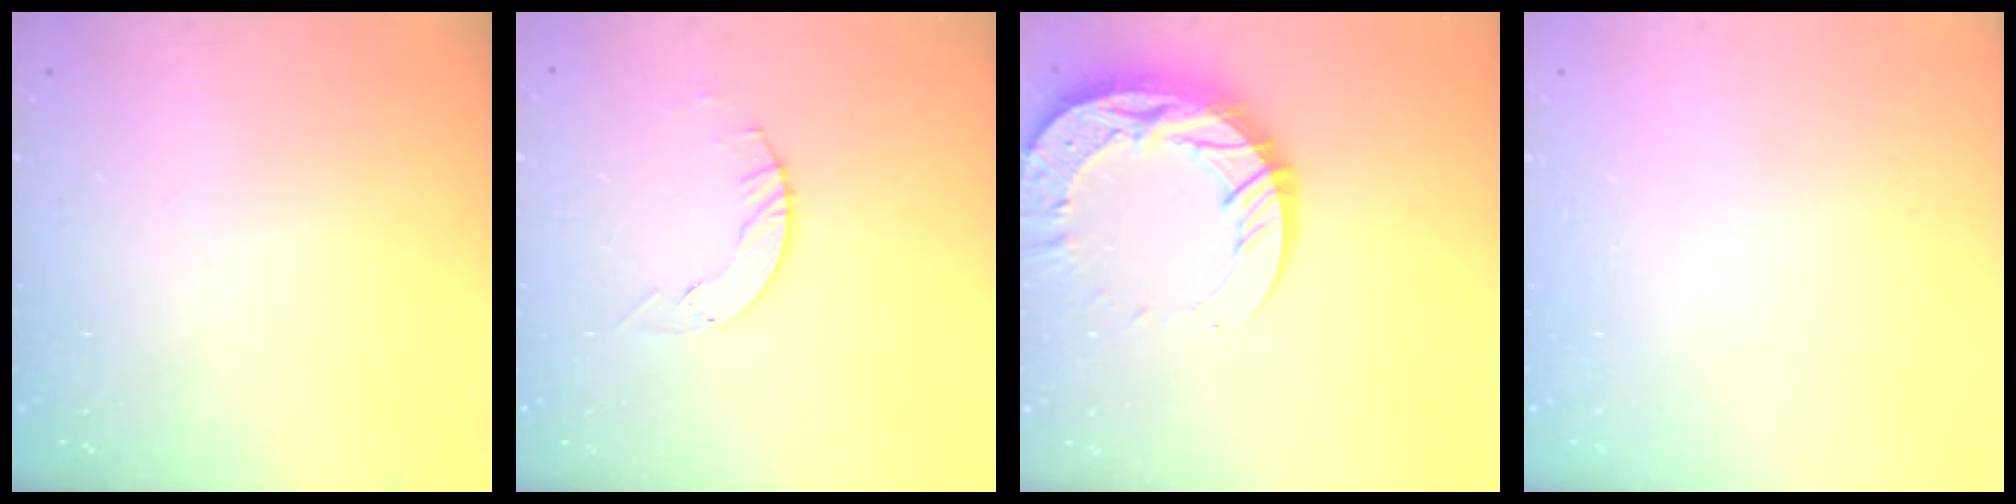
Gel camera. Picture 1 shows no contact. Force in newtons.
{"total": 4.5, "press": 4.5, "slide": 0.5}
{"total": 18.7, "press": 18.6, "slide": 1.8}
{"total": 0.0}